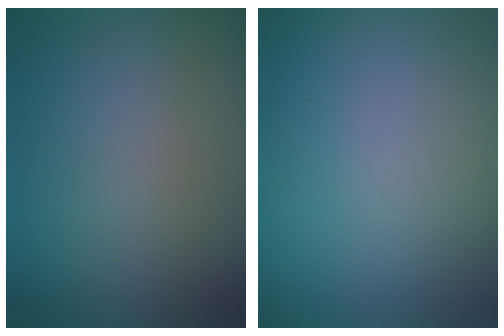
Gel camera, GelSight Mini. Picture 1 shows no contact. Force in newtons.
{"total": 0.0}